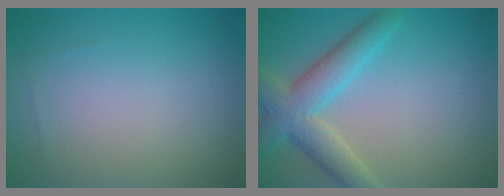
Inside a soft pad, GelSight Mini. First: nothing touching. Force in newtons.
{"total": 5.5, "press": 5.4, "slide": 0.4}